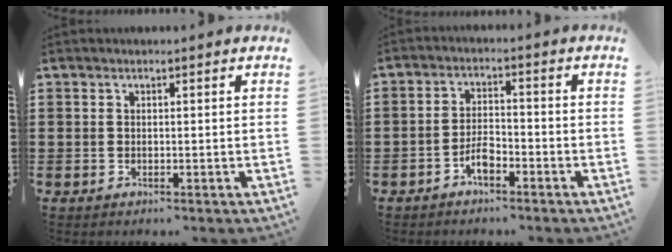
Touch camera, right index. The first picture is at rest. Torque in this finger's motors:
{"motor_torque": [2.14, 0.00, 0.49, 0.06]}